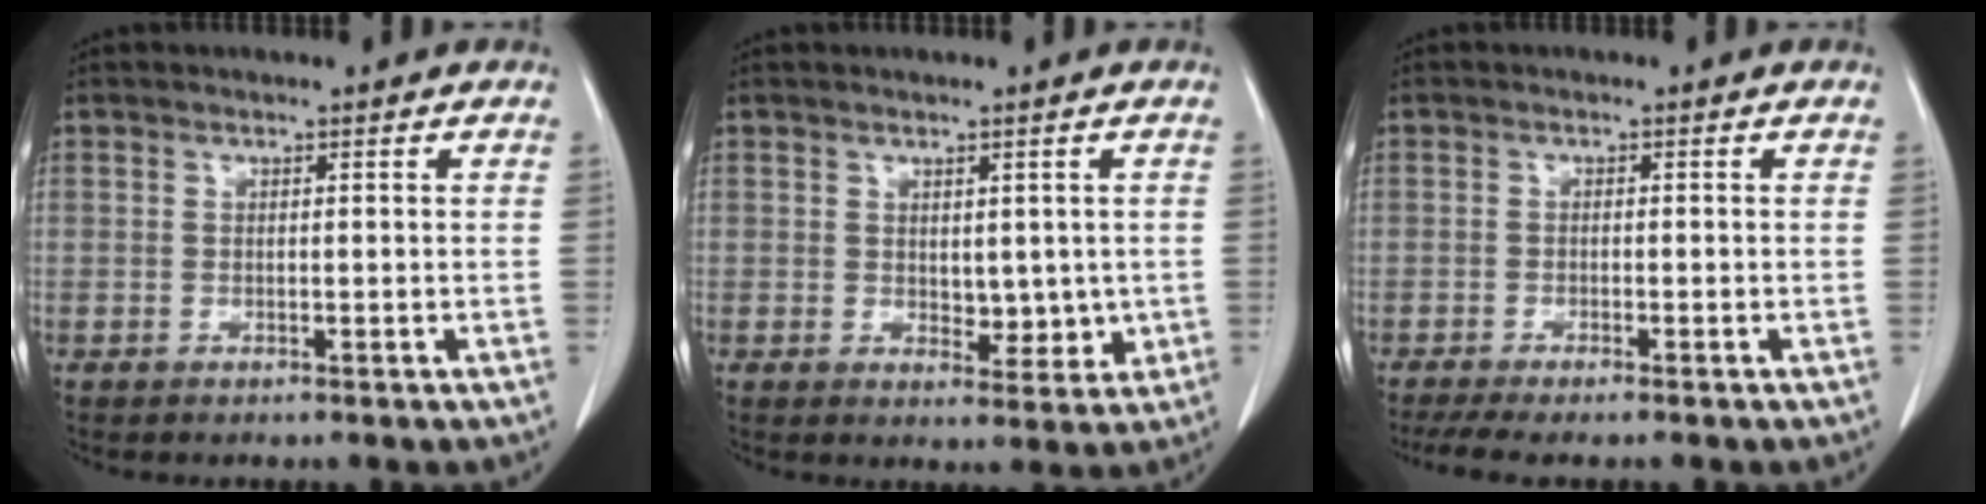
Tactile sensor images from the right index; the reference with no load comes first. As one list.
[{"total": 5.1, "force": [0.2, 3.0, 4.2], "torque": [-0.051, -0.008, 0.016]}, {"total": 6.0, "force": [-4.9, 0.5, 3.4], "torque": [-0.048, -0.011, -0.077]}]